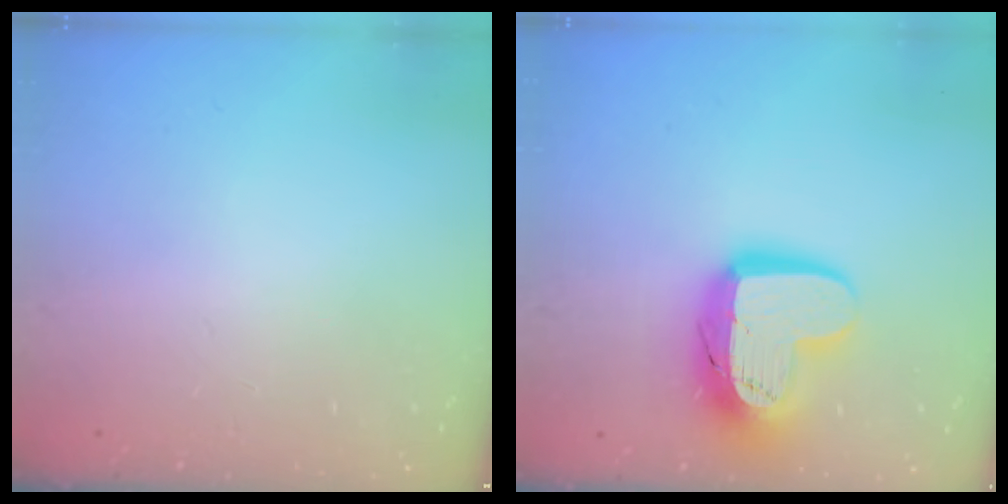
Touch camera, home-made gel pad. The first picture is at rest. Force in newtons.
{"total": 18.0, "press": 17.9, "slide": 1.2}